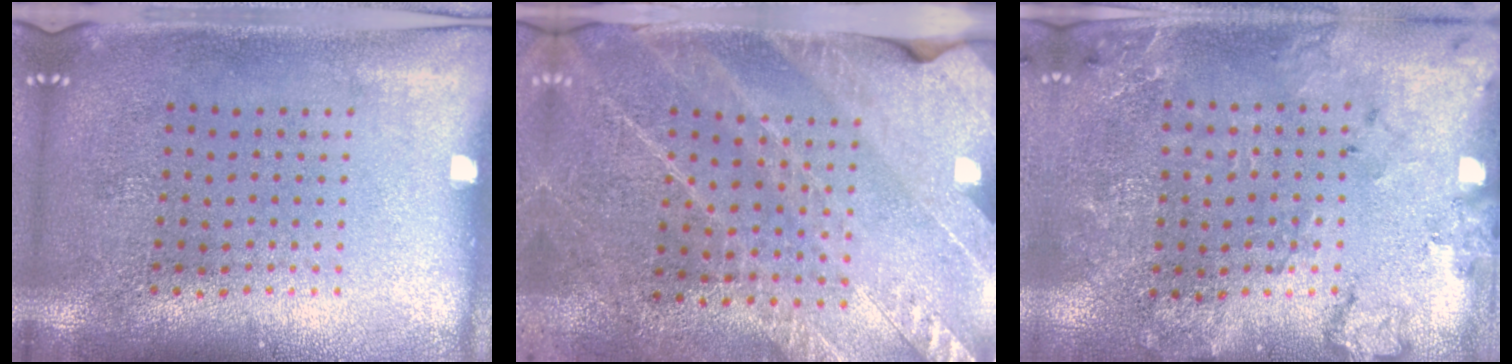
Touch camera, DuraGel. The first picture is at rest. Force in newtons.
{"total": 2.6, "press": 2.6, "slide": 0.0}
{"total": 1.8, "press": 1.7, "slide": 0.5}